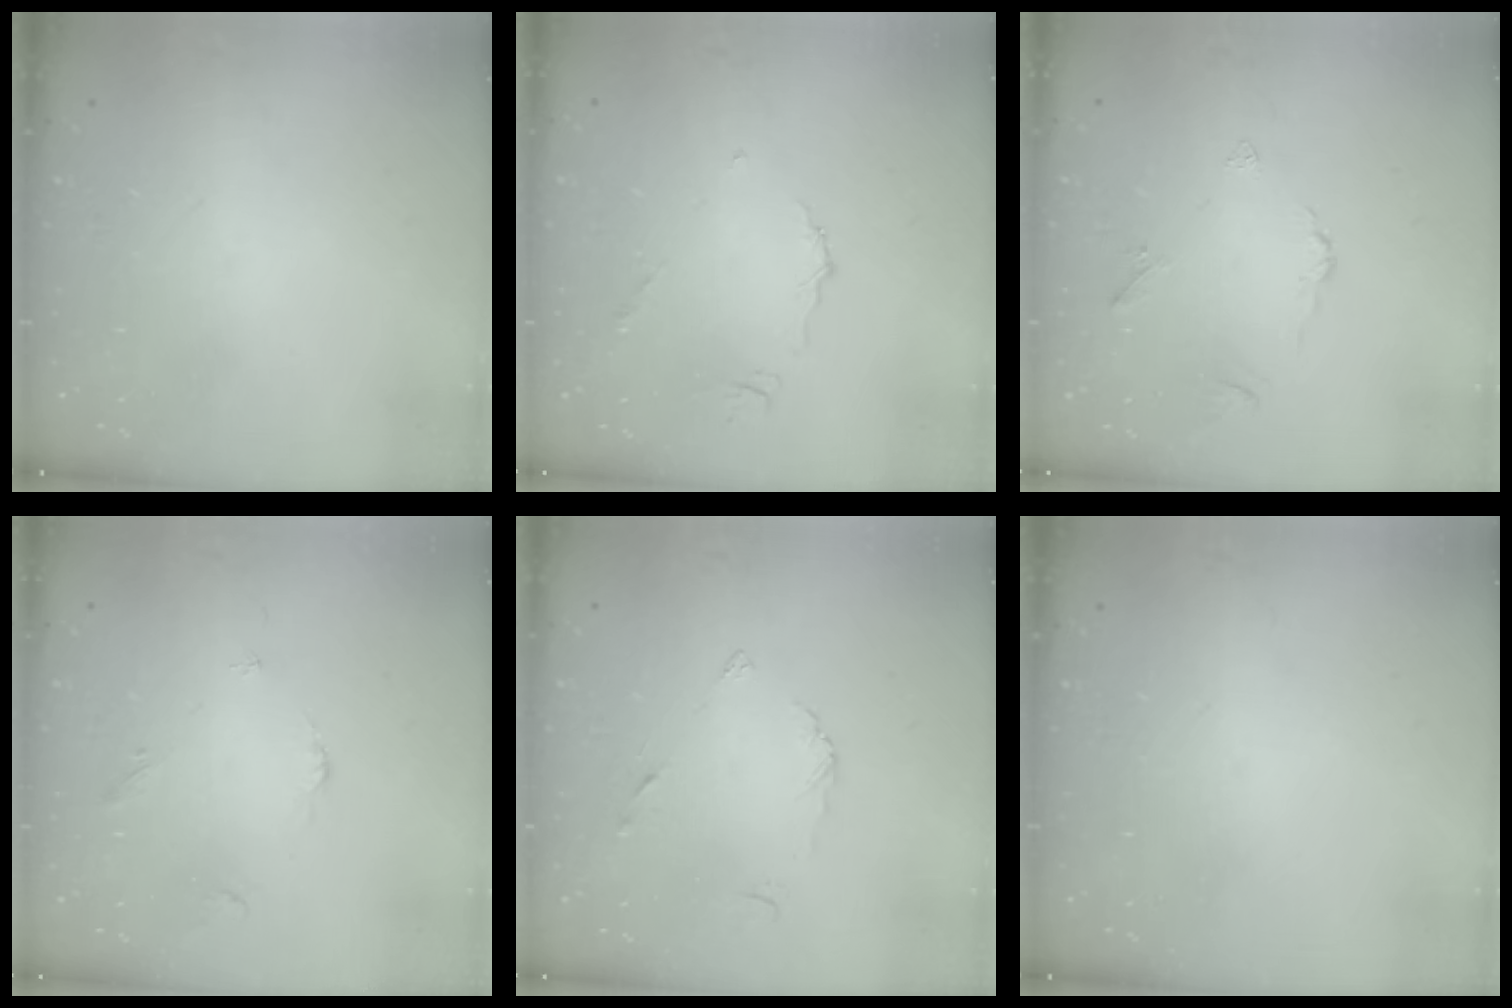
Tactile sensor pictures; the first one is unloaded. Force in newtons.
{"total": 4.3, "press": 4.3, "slide": 0.5}
{"total": 4.3, "press": 4.3, "slide": 0.5}
{"total": 3.0, "press": 2.9, "slide": 0.5}
{"total": 4.2, "press": 4.2, "slide": 0.5}
{"total": 0.0}